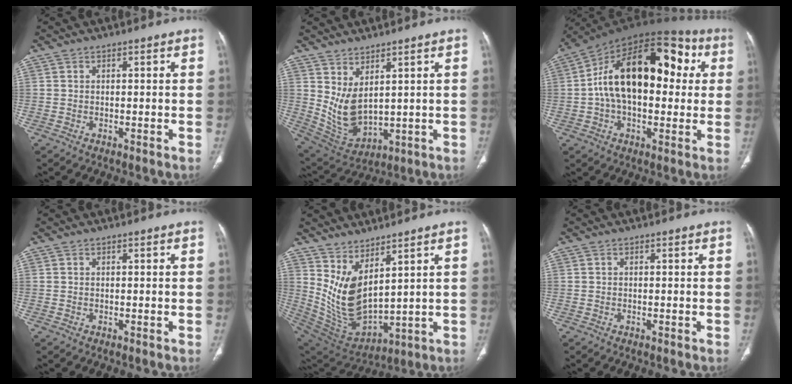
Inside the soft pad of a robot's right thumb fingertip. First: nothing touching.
{"total": 8.8, "force": [2.9, 4.5, 7.0], "torque": [-0.121, -0.033, 0.082]}
{"total": 23.7, "force": [3.2, 13.7, 19.0], "torque": [-0.285, 0.043, 0.037]}
{"total": 0.0}
{"total": 12.4, "force": [5.8, 5.1, 9.7], "torque": [-0.178, -0.053, 0.145]}
{"total": 0.0}